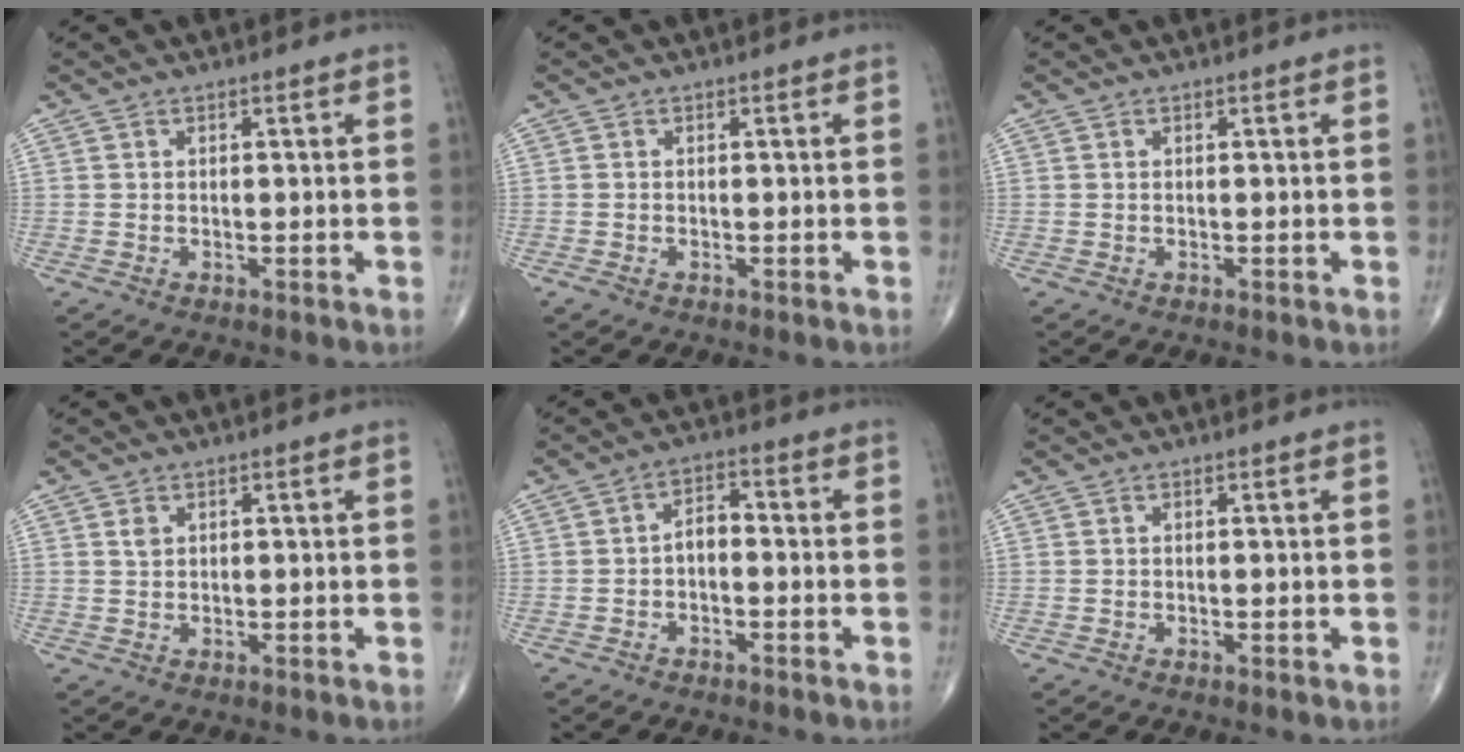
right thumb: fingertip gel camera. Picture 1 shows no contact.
{"total": 0.8, "force": [-0.5, 0.5, 0.5], "torque": [-0.015, -0.001, -0.010]}
{"total": 0.0}
{"total": 1.4, "force": [0.6, 1.0, 0.8], "torque": [-0.011, -0.002, 0.013]}
{"total": 3.7, "force": [-0.9, 2.1, 2.8], "torque": [-0.036, 0.023, -0.025]}
{"total": 0.0}